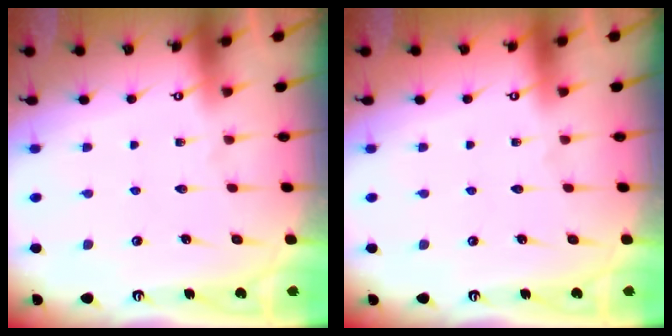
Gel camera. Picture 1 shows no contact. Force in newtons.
{"total": 0.0}